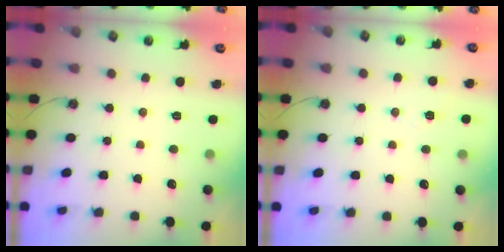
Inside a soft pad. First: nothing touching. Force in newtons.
{"total": 3.5, "press": 3.1, "slide": 1.6}